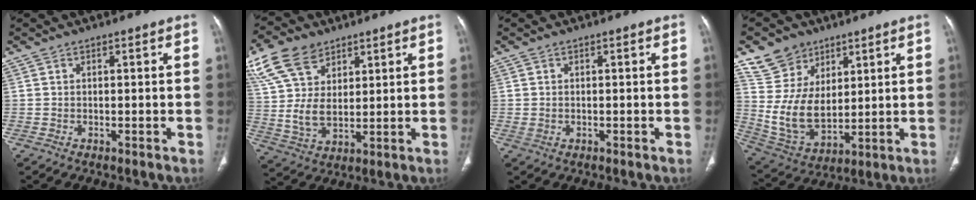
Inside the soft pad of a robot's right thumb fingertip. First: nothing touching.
{"total": 13.7, "force": [7.6, 8.3, 7.8], "torque": [-0.141, -0.022, 0.157]}
{"total": 1.0, "force": [-0.1, 0.8, 0.6], "torque": [-0.015, 0.002, 0.002]}
{"total": 13.3, "force": [7.4, 9.7, 5.2], "torque": [-0.073, -0.045, 0.159]}